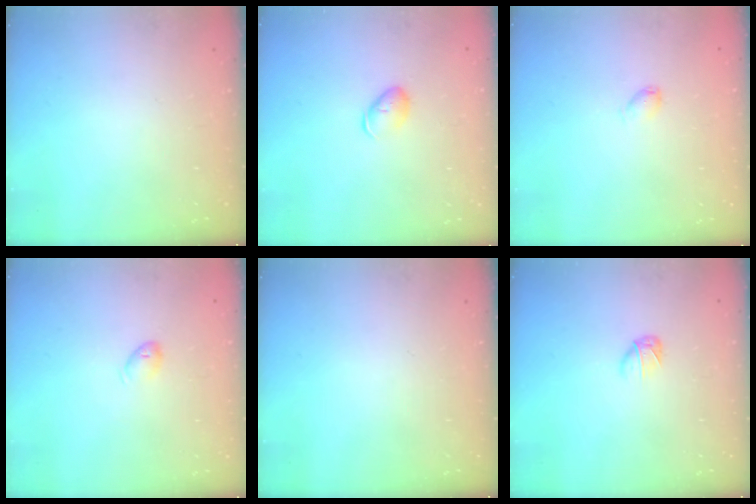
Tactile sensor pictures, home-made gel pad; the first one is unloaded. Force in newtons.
{"total": 6.0, "press": 6.0, "slide": 0.7}
{"total": 2.9, "press": 2.9, "slide": 0.4}
{"total": 4.9, "press": 4.9, "slide": 0.6}
{"total": 0.0}
{"total": 3.1, "press": 2.9, "slide": 1.0}